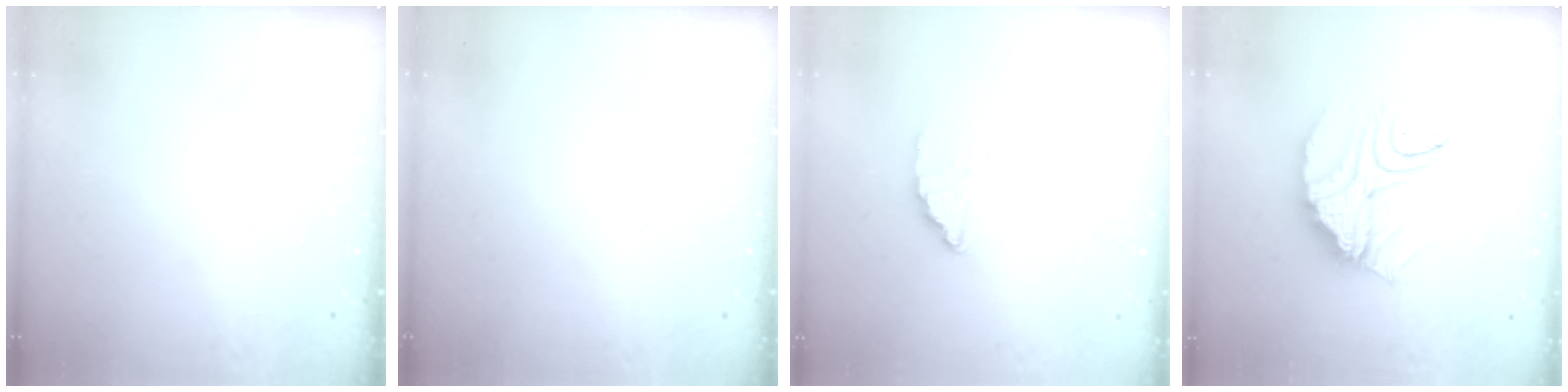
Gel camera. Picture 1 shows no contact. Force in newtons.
{"total": 0.0}
{"total": 2.0, "press": 2.0, "slide": 0.1}
{"total": 13.6, "press": 13.6, "slide": 1.2}